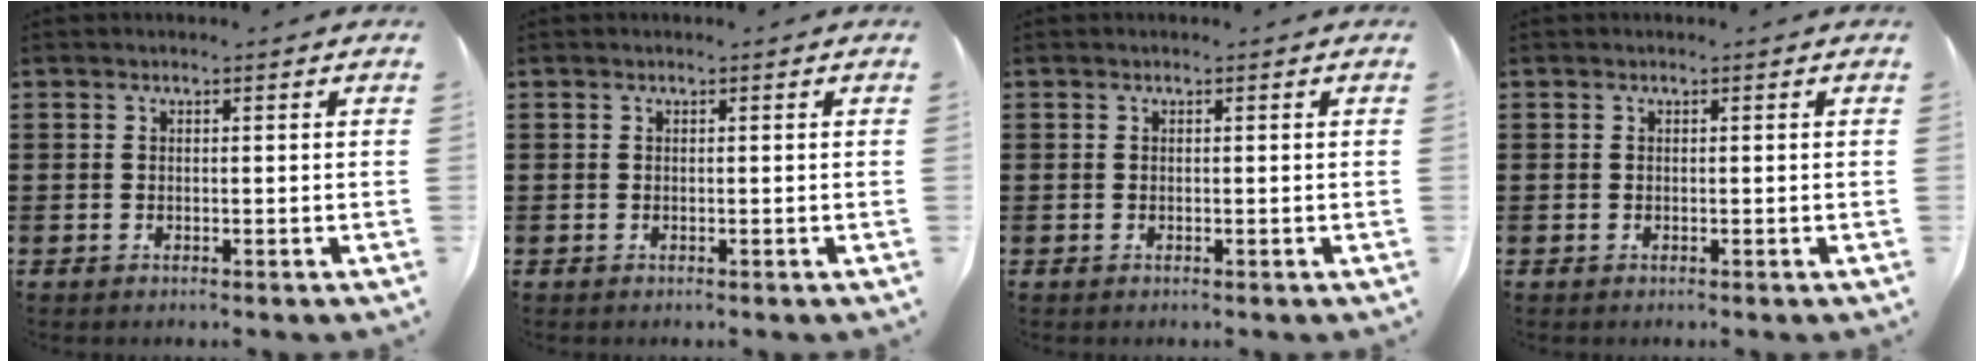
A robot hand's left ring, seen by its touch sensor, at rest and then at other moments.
{"total": 0.0}
{"total": 0.0}
{"total": 0.0}